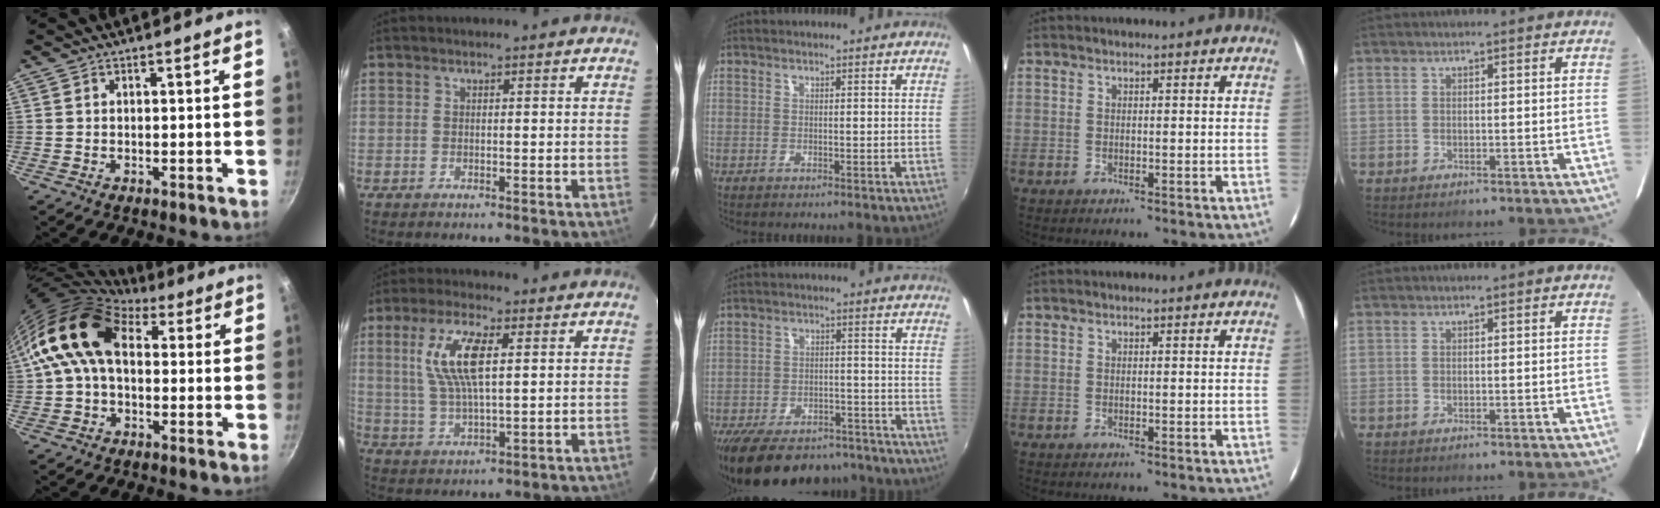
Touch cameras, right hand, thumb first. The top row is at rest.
{"thumb": {"total": 15.7, "force": [3.1, 10.8, 11.0], "torque": [-0.183, 0.025, 0.034]}, "index": {"total": 10.3, "force": [3.0, 3.3, 9.3], "torque": [-0.188, 0.006, 0.063]}, "middle": {"total": 18.3, "force": [-14.6, 8.2, 7.3], "torque": [-0.157, 0.011, -0.195]}}